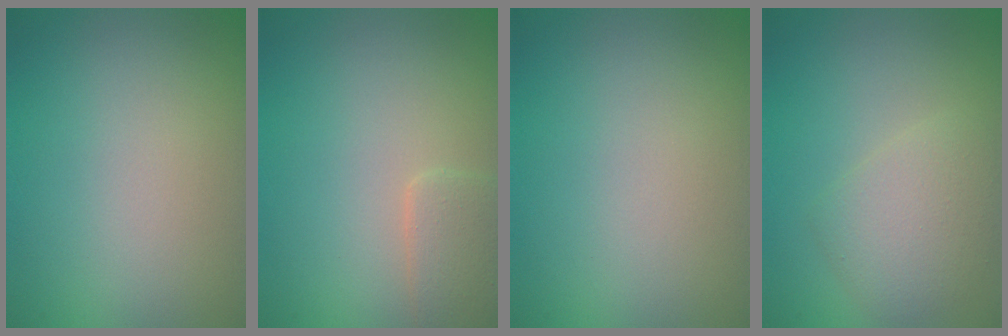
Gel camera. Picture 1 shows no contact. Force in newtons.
{"total": 2.1, "press": 2.1, "slide": 0.1}
{"total": 0.0}
{"total": 2.9, "press": 2.9, "slide": 0.0}